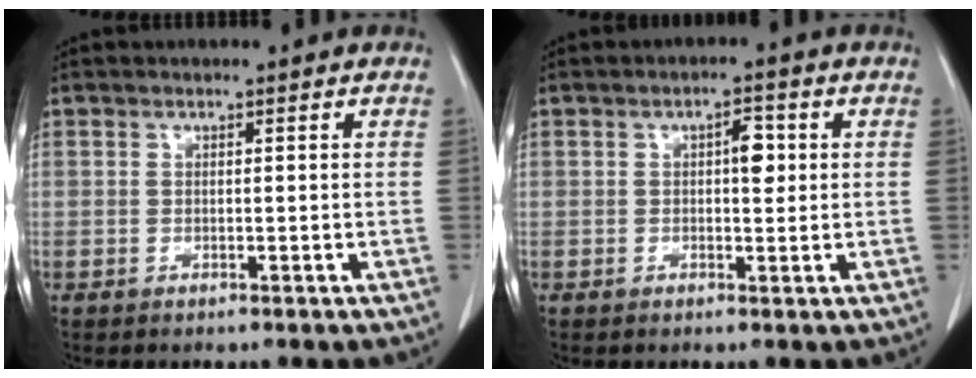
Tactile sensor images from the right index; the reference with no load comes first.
{"total": 3.0, "force": [0.6, 1.3, 2.7], "torque": [-0.035, 0.007, 0.010]}